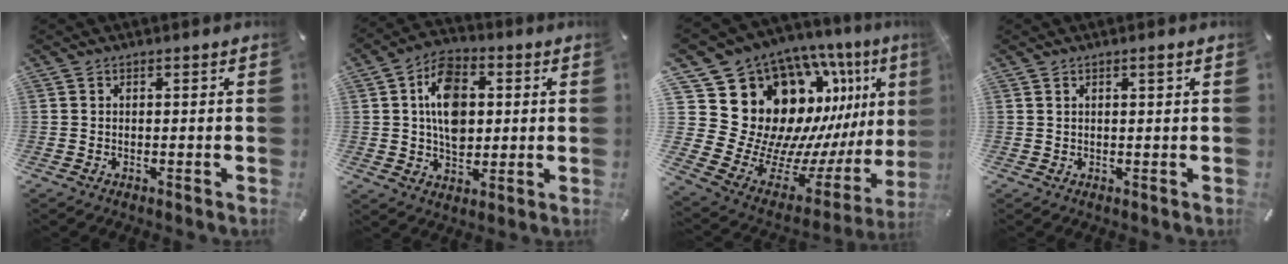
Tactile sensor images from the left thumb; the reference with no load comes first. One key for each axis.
{"total": 12.5, "fx": 1.8, "fy": 8.9, "fz": 8.6, "tx": -0.142, "ty": 0.007, "tz": 0.032}
{"total": 17.8, "fx": 9.1, "fy": 13.0, "fz": 8.2, "tx": -0.066, "ty": -0.163, "tz": 0.212}
{"total": 1.3, "fx": 0.7, "fy": 0.2, "fz": 1.1, "tx": -0.023, "ty": -0.001, "tz": 0.011}